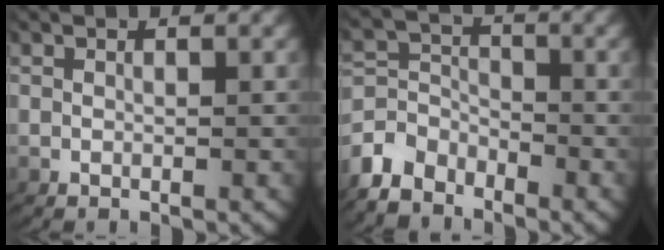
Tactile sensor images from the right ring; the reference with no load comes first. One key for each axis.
{"total": 5.5, "fx": -3.0, "fy": 4.4, "fz": 1.6, "tx": -0.043, "ty": -0.027, "tz": -0.046}